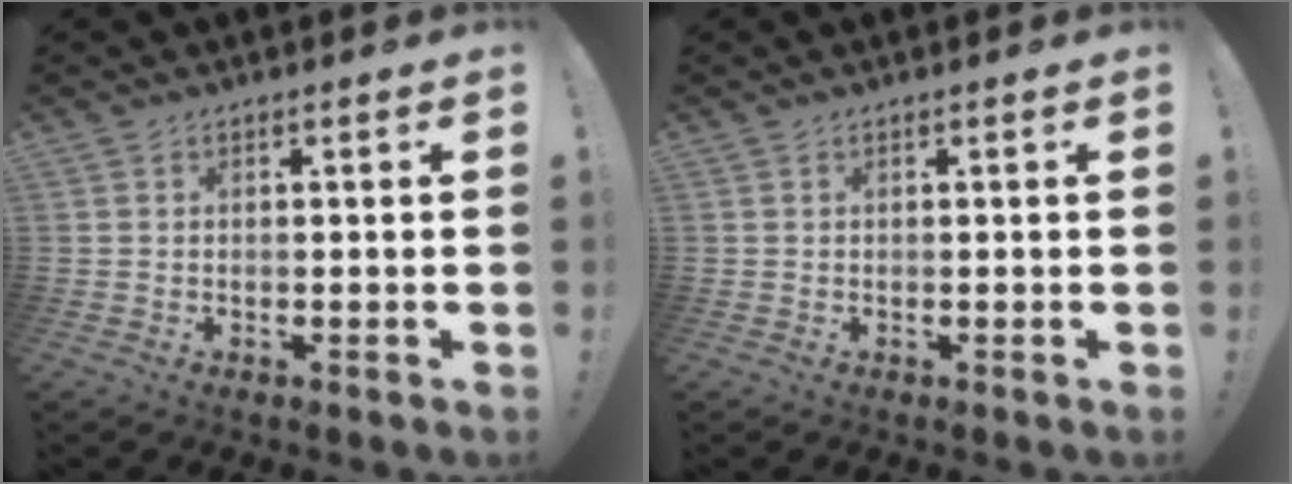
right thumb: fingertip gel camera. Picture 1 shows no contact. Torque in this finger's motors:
{"motor_torque": [-0.02, -0.02, 0.00, 0.00, 0.00]}